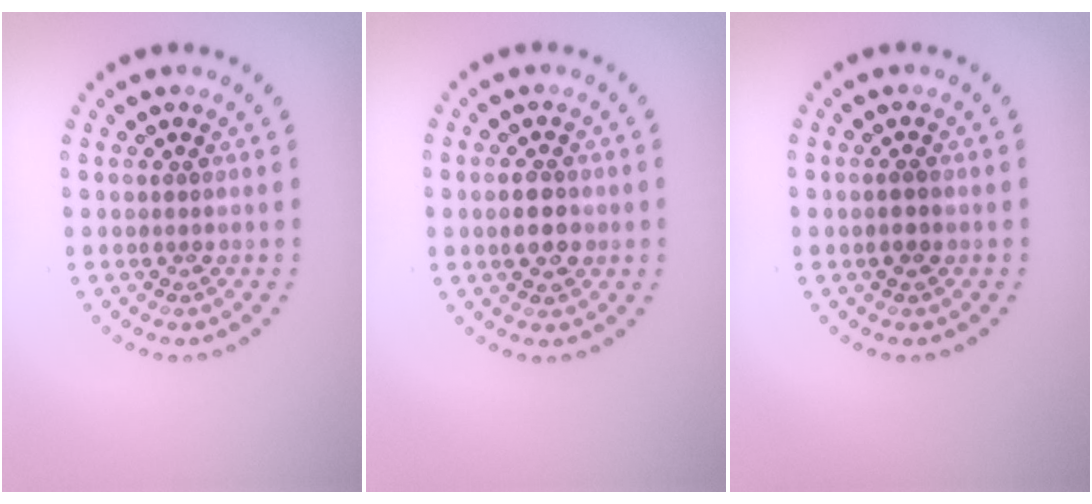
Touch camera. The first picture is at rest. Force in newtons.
{"total": 2.9, "press": 2.9, "slide": 0.0}
{"total": 1.2, "press": 1.1, "slide": 0.4}